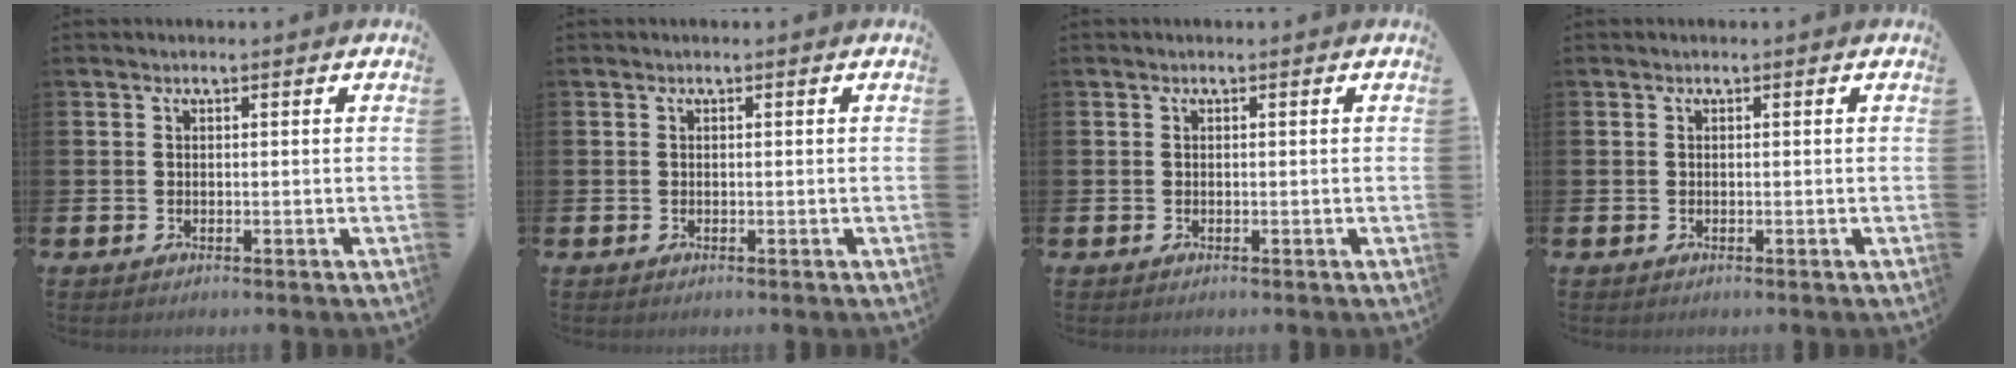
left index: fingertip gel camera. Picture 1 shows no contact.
{"total": 0.0}
{"total": 0.0}
{"total": 0.0}